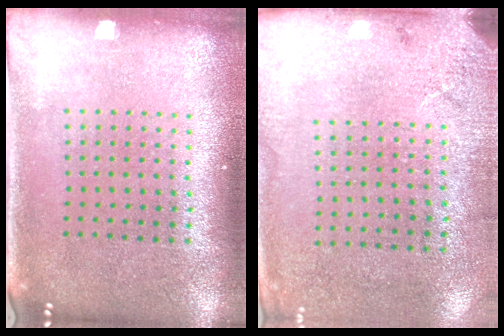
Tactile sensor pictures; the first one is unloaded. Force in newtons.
{"total": 2.7, "press": 2.2, "slide": 1.5}